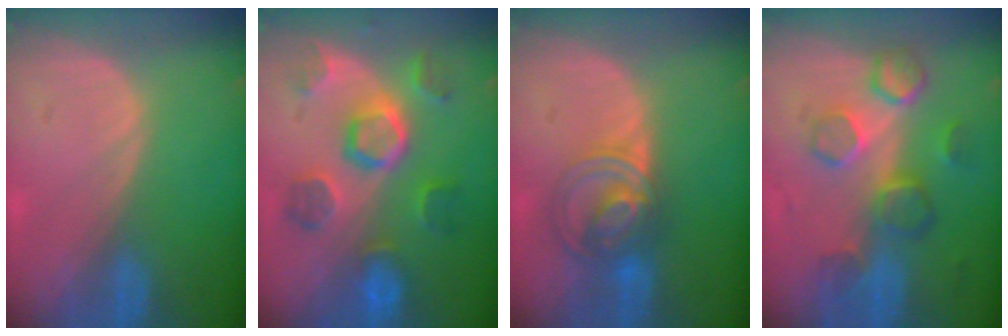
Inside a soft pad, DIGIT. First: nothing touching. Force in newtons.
{"total": 9.1, "press": 9.0, "slide": 1.4}
{"total": 7.0, "press": 6.5, "slide": 2.6}
{"total": 8.5, "press": 7.8, "slide": 3.4}